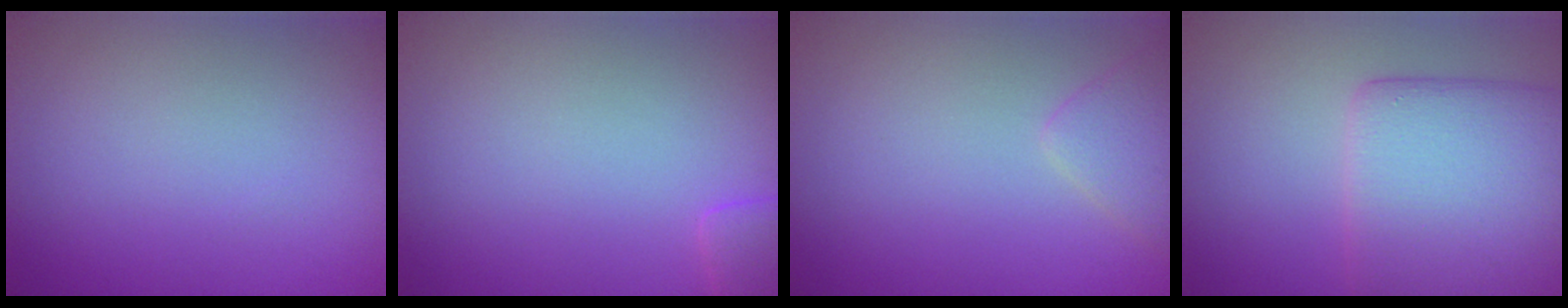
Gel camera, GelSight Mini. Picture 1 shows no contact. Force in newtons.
{"total": 1.6, "press": 1.6, "slide": 0.1}
{"total": 2.1, "press": 2.1, "slide": 0.1}
{"total": 8.1, "press": 8.1, "slide": 0.4}